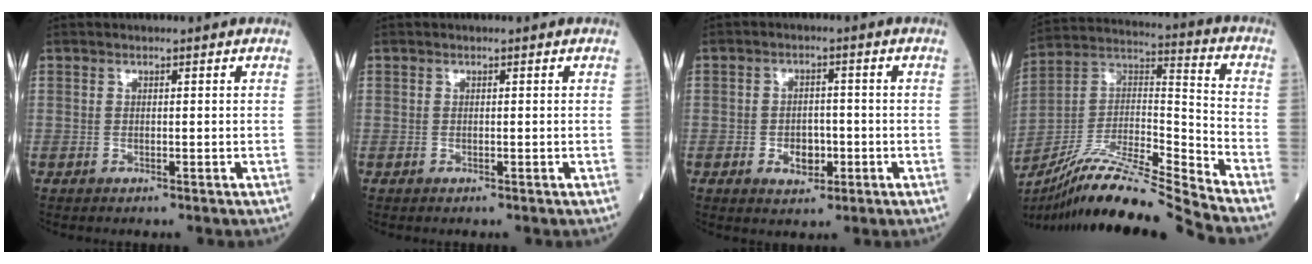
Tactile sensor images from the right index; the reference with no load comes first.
{"total": 0.0}
{"total": 4.3, "force": [-1.4, 2.8, 3.0], "torque": [-0.043, 0.004, -0.016]}
{"total": 19.1, "force": [-17.0, -1.5, 8.6], "torque": [-0.171, 0.011, -0.310]}